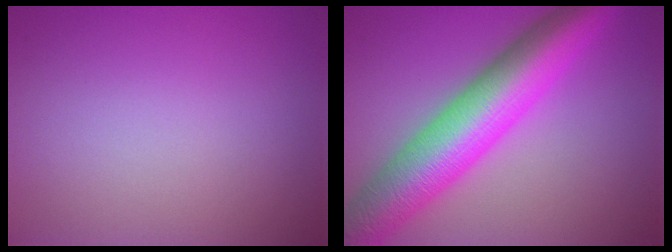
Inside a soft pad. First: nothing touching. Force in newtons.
{"total": 10.3, "press": 10.3, "slide": 0.1}